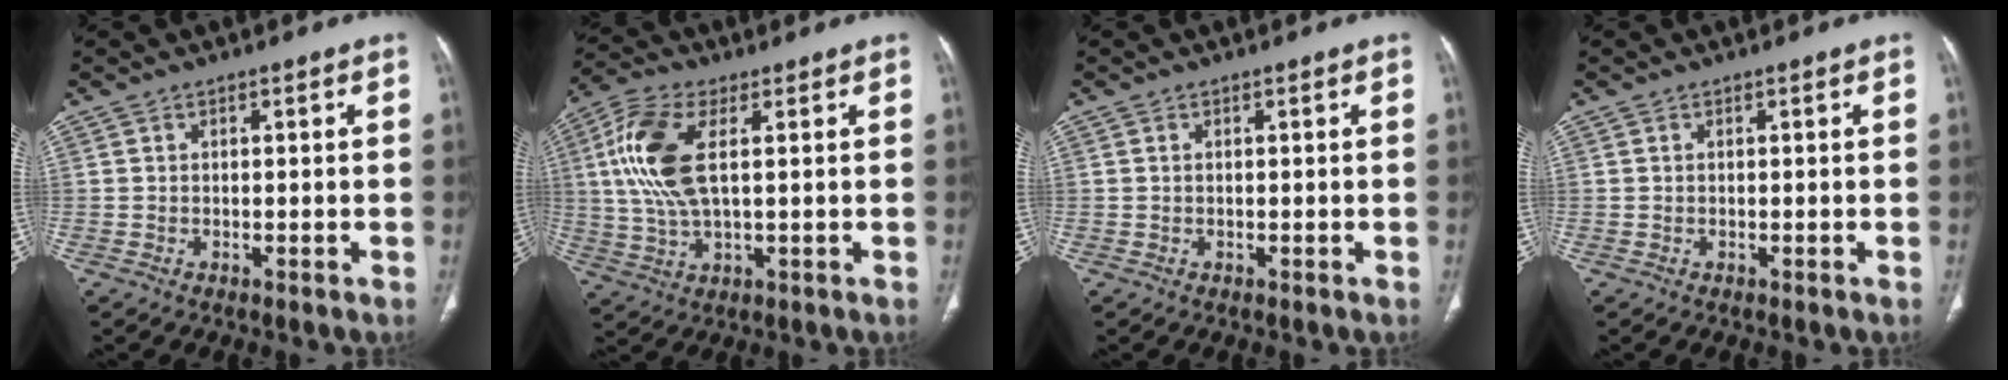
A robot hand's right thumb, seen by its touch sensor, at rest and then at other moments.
{"total": 12.5, "force": [2.7, 5.5, 10.8], "torque": [-0.250, 0.004, 0.054]}
{"total": 0.0}
{"total": 0.0}